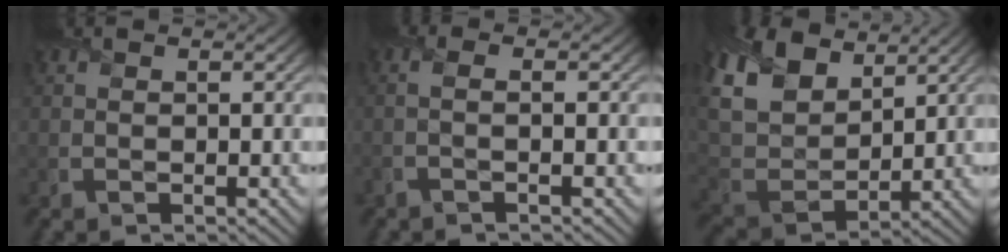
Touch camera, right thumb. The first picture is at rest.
{"total": 2.1, "force": [-0.4, 0.4, 2.0], "torque": [-0.033, 0.004, -0.022]}
{"total": 12.5, "force": [7.3, 7.0, 7.4], "torque": [-0.198, 0.026, 0.129]}